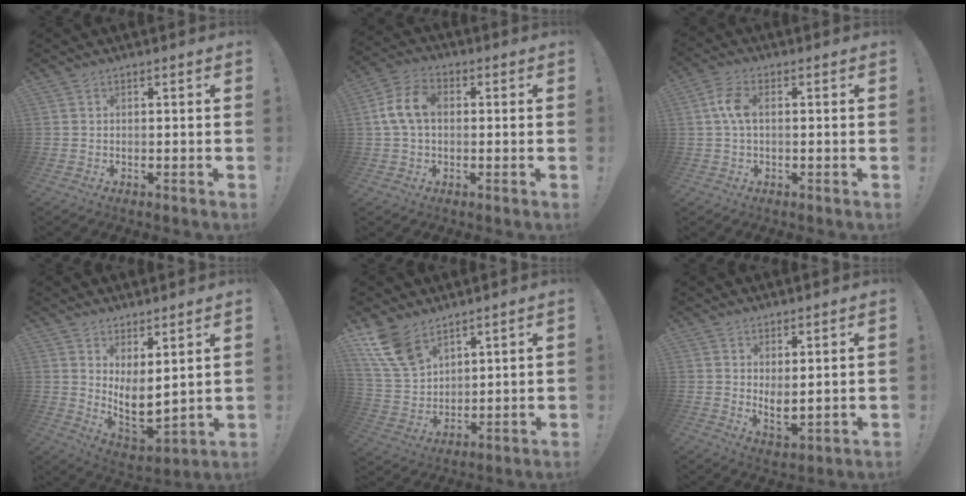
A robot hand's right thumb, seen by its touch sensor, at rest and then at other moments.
{"total": 9.9, "force": [0.7, 6.5, 7.4], "torque": [-0.151, 0.015, 0.018]}
{"total": 6.4, "force": [0.6, 3.5, 5.3], "torque": [-0.094, 0.009, 0.012]}
{"total": 8.1, "force": [3.1, 3.6, 6.7], "torque": [-0.090, -0.052, 0.066]}
{"total": 13.4, "force": [9.2, 7.5, 6.2], "torque": [-0.134, -0.050, 0.182]}
{"total": 4.7, "force": [3.0, 1.6, 3.2], "torque": [-0.045, -0.029, 0.057]}